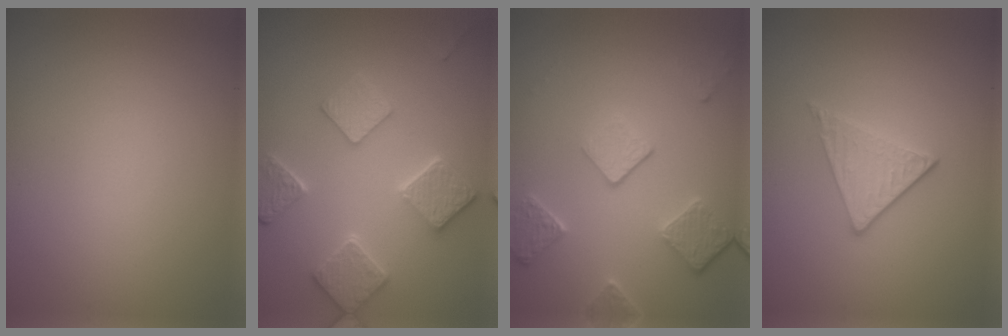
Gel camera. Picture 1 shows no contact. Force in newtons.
{"total": 4.2, "press": 4.1, "slide": 0.9}
{"total": 4.0, "press": 3.1, "slide": 2.5}
{"total": 2.0, "press": 1.7, "slide": 1.0}